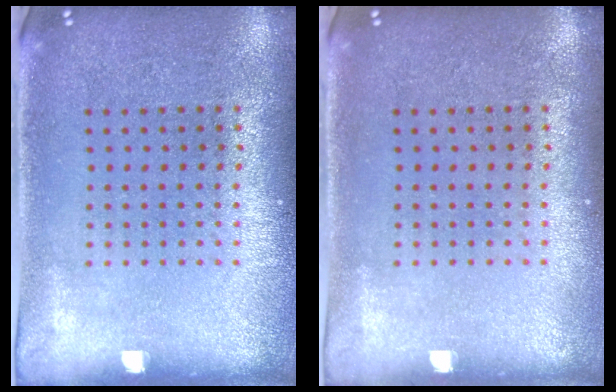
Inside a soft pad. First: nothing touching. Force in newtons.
{"total": 0.0}